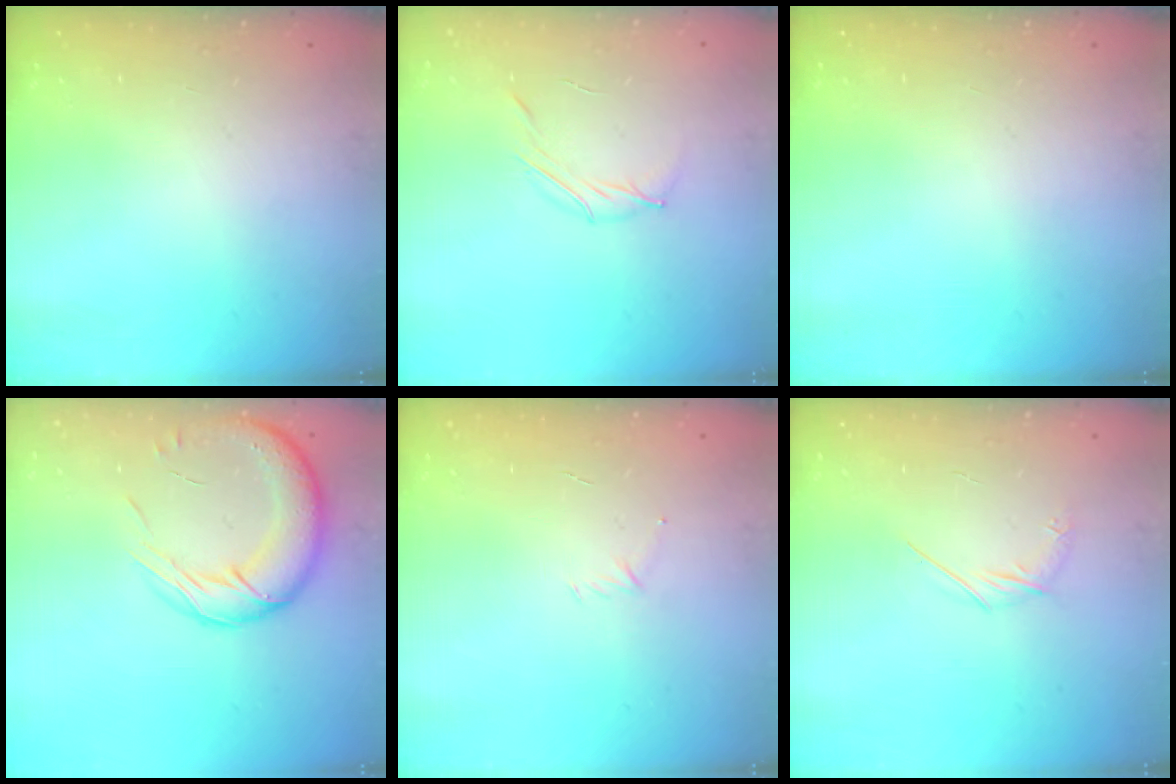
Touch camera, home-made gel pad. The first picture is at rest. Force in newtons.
{"total": 4.0, "press": 3.8, "slide": 1.0}
{"total": 0.0}
{"total": 16.4, "press": 15.8, "slide": 4.5}
{"total": 2.9, "press": 2.8, "slide": 0.8}
{"total": 3.3, "press": 3.2, "slide": 0.7}